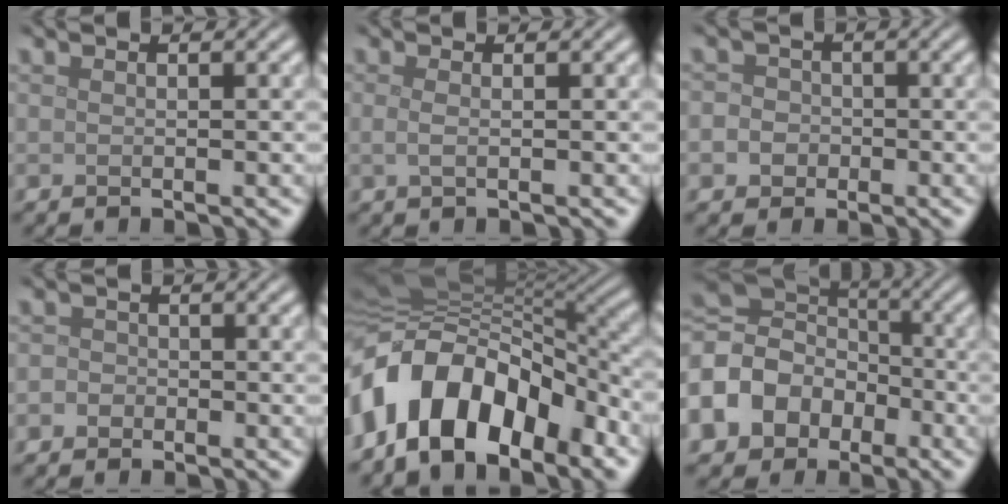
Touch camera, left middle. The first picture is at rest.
{"total": 1.1, "force": [0.0, 0.4, 1.0], "torque": [-0.023, -0.001, -0.004]}
{"total": 3.7, "force": [-1.2, 3.4, 1.1], "torque": [0.001, 0.004, -0.043]}
{"total": 1.5, "force": [-0.6, 1.3, 0.4], "torque": [0.007, 0.005, -0.016]}
{"total": 12.3, "force": [-5.8, 7.0, 8.3], "torque": [-0.140, 0.015, -0.108]}
{"total": 11.3, "force": [-3.8, 9.4, 4.9], "torque": [-0.137, -0.003, -0.096]}